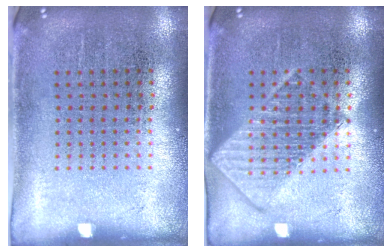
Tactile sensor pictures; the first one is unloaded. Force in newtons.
{"total": 2.8, "press": 2.8, "slide": 0.3}